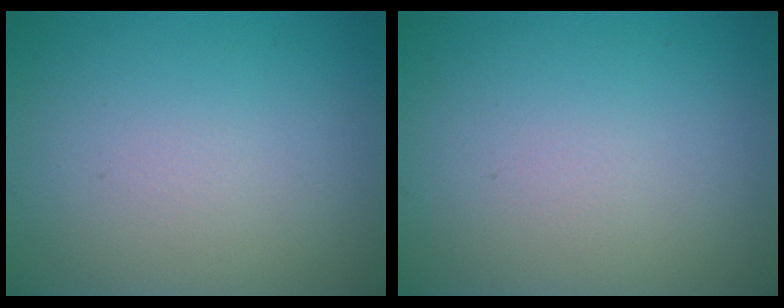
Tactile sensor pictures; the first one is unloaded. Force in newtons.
{"total": 0.0}